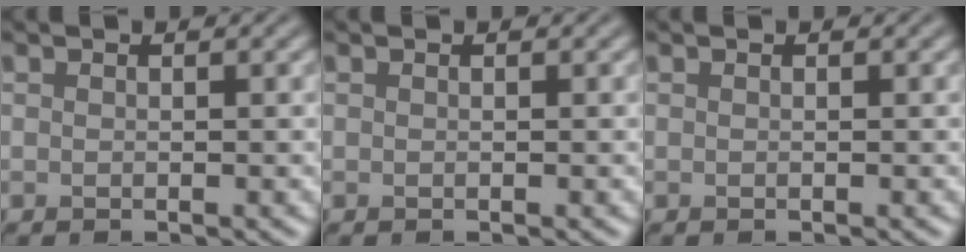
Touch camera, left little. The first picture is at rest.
{"total": 0.0}
{"total": 0.0}